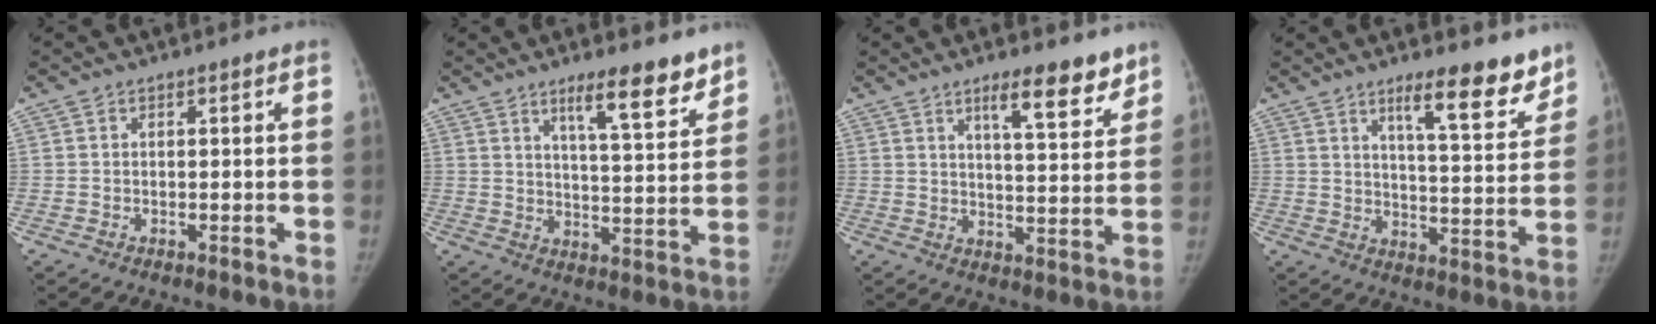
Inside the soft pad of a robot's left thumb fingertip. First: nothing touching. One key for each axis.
{"total": 10.4, "fx": 7.5, "fy": 2.2, "fz": 6.9, "tx": -0.081, "ty": -0.053, "tz": 0.115}
{"total": 9.9, "fx": 7.0, "fy": 2.5, "fz": 6.6, "tx": -0.069, "ty": -0.047, "tz": 0.104}
{"total": 12.4, "fx": 8.8, "fy": 3.1, "fz": 8.2, "tx": -0.079, "ty": -0.062, "tz": 0.131}